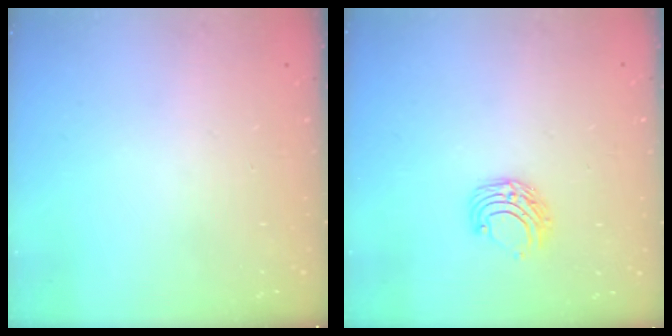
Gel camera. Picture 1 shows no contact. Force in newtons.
{"total": 6.7, "press": 6.7, "slide": 0.7}